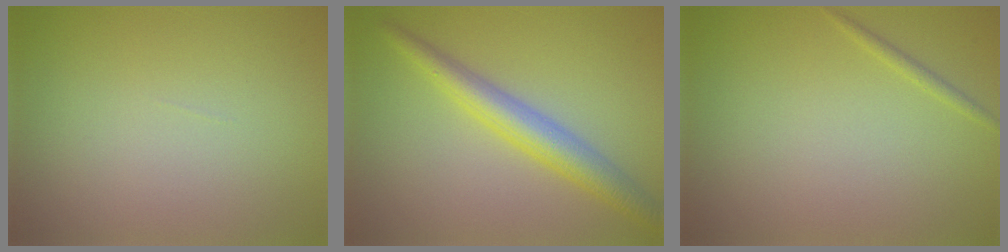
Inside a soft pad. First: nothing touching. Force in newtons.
{"total": 4.0, "press": 4.0, "slide": 0.1}
{"total": 0.6, "press": 0.6, "slide": 0.1}